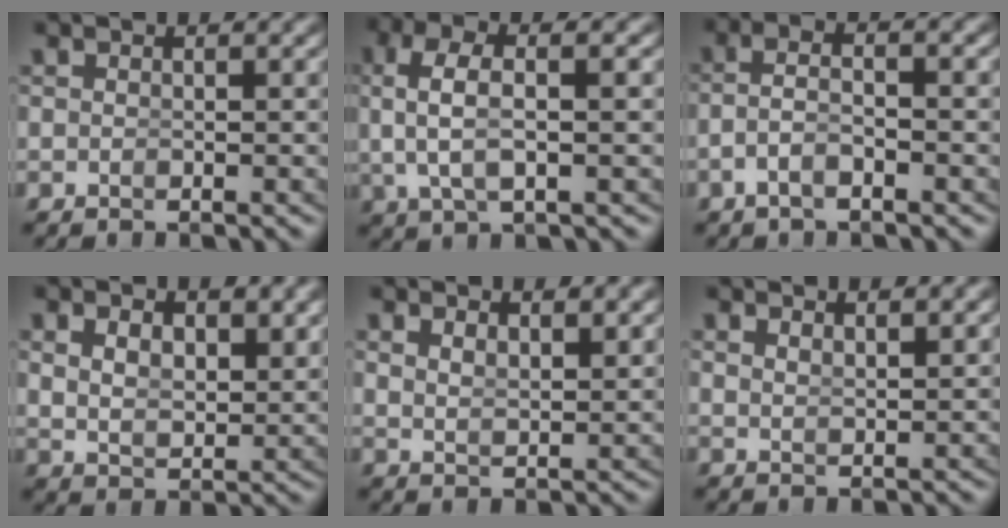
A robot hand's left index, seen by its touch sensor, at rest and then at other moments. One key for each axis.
{"total": 4.7, "fx": 1.2, "fy": 1.7, "fz": 4.3, "tx": -0.090, "ty": 0.005, "tz": 0.028}
{"total": 2.8, "fx": -1.4, "fy": 0.7, "fz": 2.3, "tx": -0.051, "ty": -0.011, "tz": -0.019}
{"total": 3.1, "fx": 1.7, "fy": 1.4, "fz": 2.1, "tx": -0.045, "ty": -0.022, "tz": 0.044}
{"total": 2.3, "fx": 2.1, "fy": -0.1, "fz": 0.9, "tx": -0.020, "ty": -0.016, "tz": 0.050}
{"total": 2.2, "fx": 2.1, "fy": -0.5, "fz": 0.6, "tx": -0.008, "ty": -0.011, "tz": 0.047}